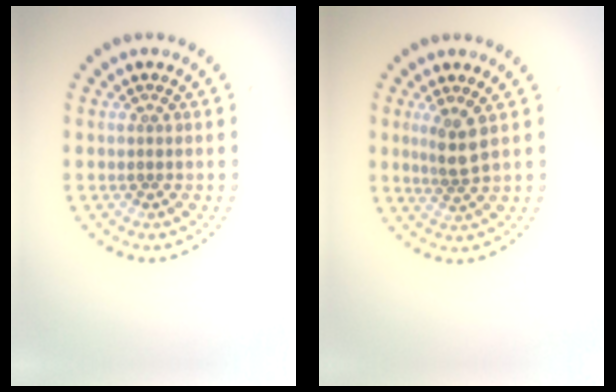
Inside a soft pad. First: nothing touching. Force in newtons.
{"total": 2.3, "press": 1.8, "slide": 1.5}